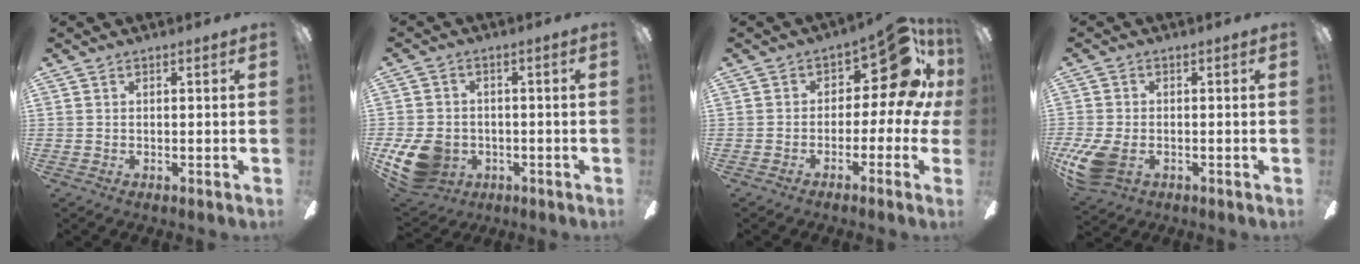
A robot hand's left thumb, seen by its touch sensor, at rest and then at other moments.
{"total": 12.2, "force": [-4.1, 9.5, 6.6], "torque": [-0.144, 0.018, -0.073]}
{"total": 13.4, "force": [4.4, 6.3, 10.9], "torque": [-0.153, -0.018, 0.067]}
{"total": 8.5, "force": [-2.8, 5.5, 5.9], "torque": [-0.140, -0.002, -0.049]}